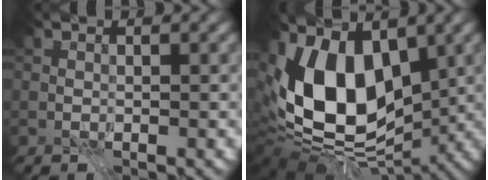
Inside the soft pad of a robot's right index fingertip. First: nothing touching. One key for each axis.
{"total": 12.7, "fx": 0.5, "fy": 7.9, "fz": 9.9, "tx": -0.179, "ty": -0.013, "tz": -0.007}